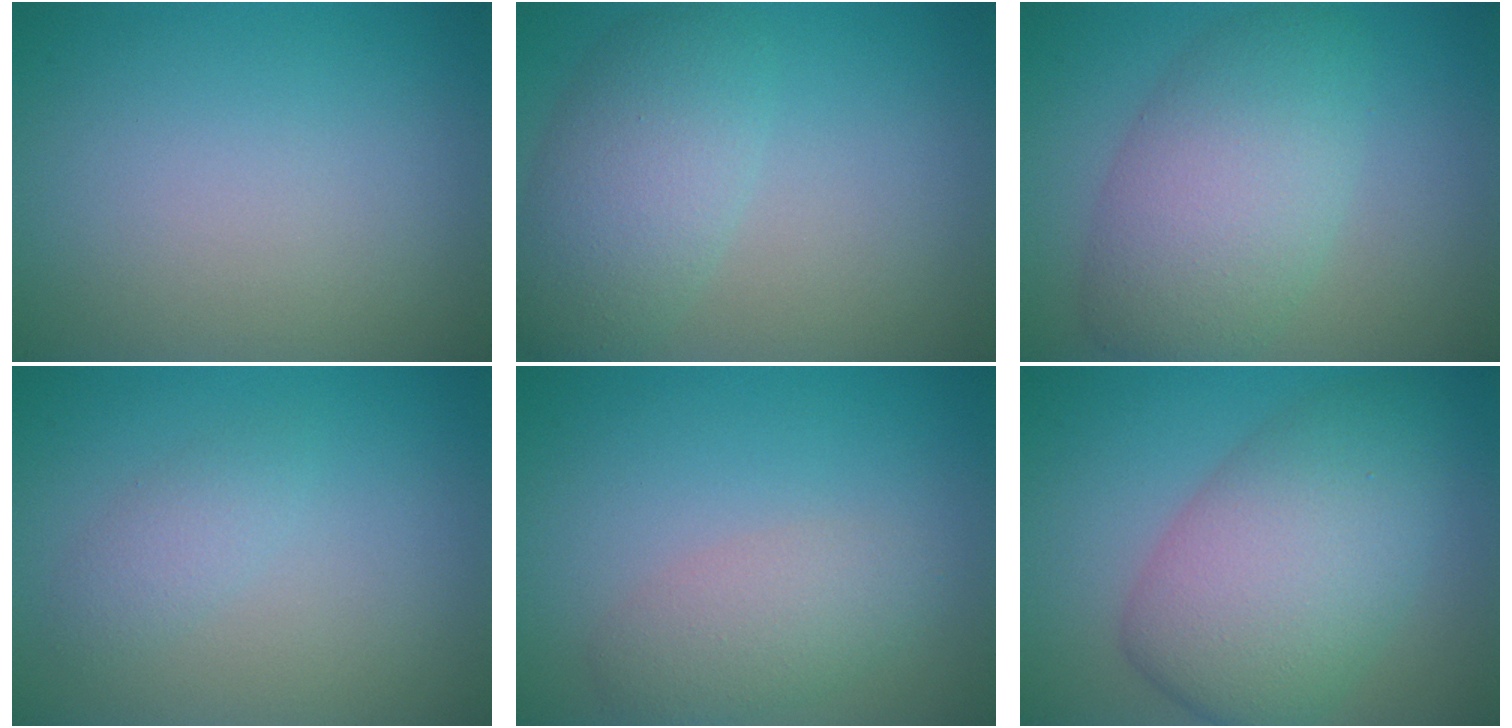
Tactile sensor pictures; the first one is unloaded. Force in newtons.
{"total": 4.8, "press": 4.8, "slide": 0.1}
{"total": 5.4, "press": 5.4, "slide": 0.5}
{"total": 1.5, "press": 1.5, "slide": 0.1}
{"total": 2.8, "press": 2.8, "slide": 0.1}
{"total": 8.4, "press": 8.4, "slide": 0.1}